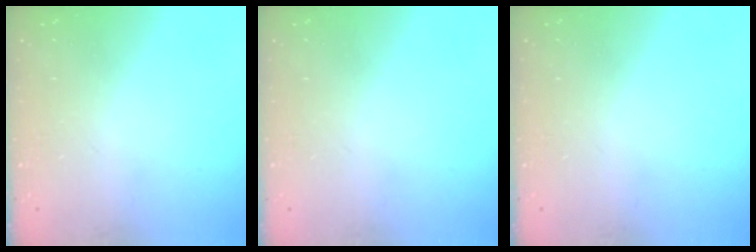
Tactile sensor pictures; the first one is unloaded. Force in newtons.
{"total": 0.0}
{"total": 0.0}